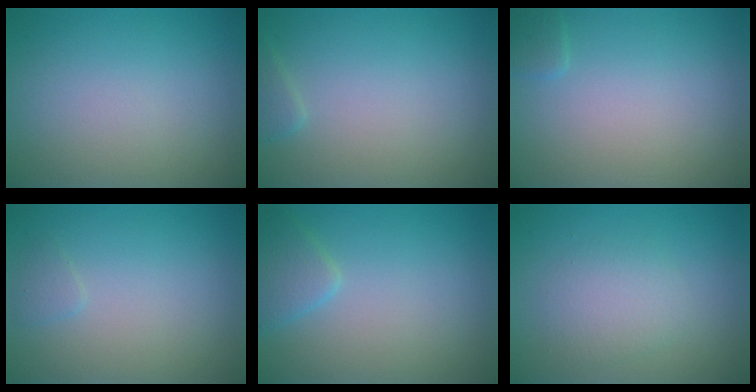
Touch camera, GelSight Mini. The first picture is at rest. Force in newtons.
{"total": 0.9, "press": 0.9, "slide": 0.0}
{"total": 0.9, "press": 0.8, "slide": 0.1}
{"total": 0.7, "press": 0.7, "slide": 0.1}
{"total": 2.1, "press": 2.1, "slide": 0.1}
{"total": 2.4, "press": 2.4, "slide": 0.0}